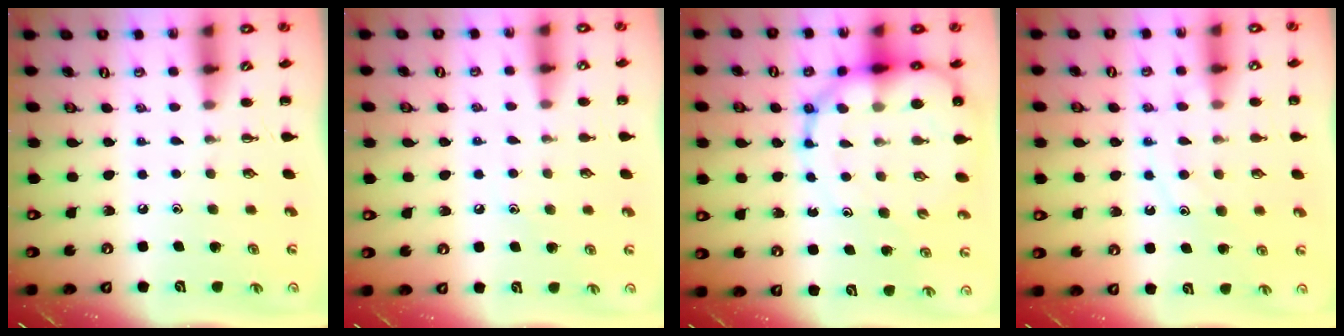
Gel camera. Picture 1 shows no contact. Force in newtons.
{"total": 6.0, "press": 5.7, "slide": 1.6}
{"total": 14.1, "press": 13.6, "slide": 3.7}
{"total": 12.0, "press": 12.0, "slide": 0.9}